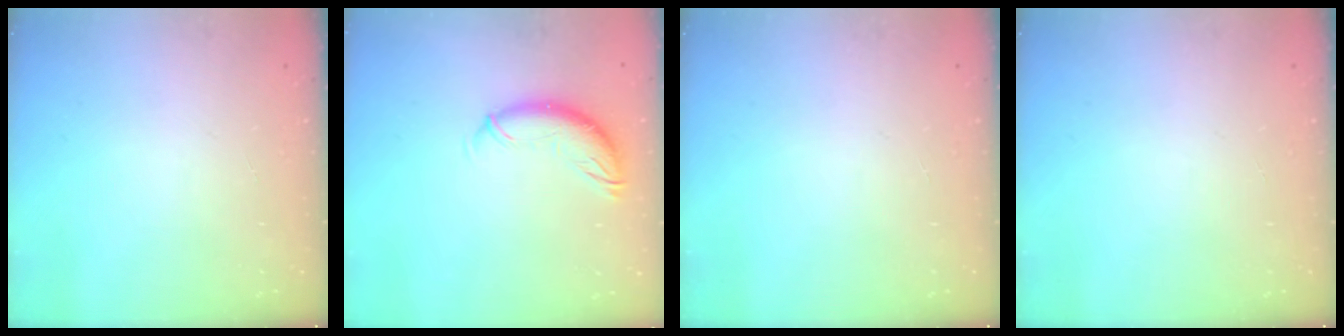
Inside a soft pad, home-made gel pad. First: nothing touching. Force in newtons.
{"total": 11.0, "press": 10.9, "slide": 1.6}
{"total": 0.0}
{"total": 0.0}